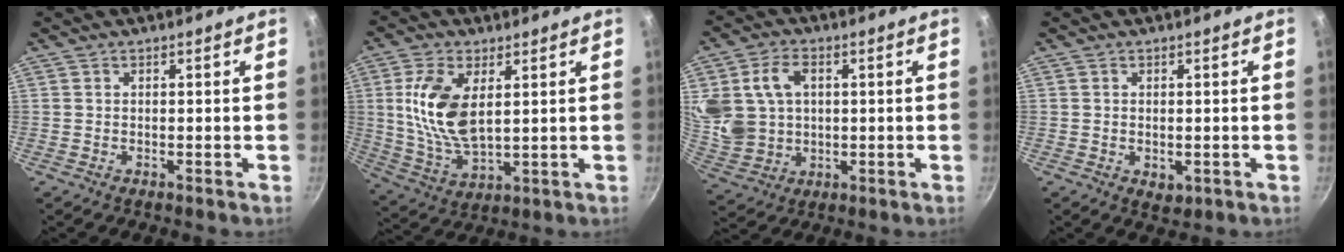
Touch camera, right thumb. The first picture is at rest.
{"total": 13.1, "force": [3.0, 6.8, 10.8], "torque": [-0.211, -0.017, 0.065]}
{"total": 14.4, "force": [2.9, 11.2, 8.6], "torque": [-0.168, -0.002, 0.071]}
{"total": 2.7, "force": [-0.4, 1.8, 2.0], "torque": [-0.028, -0.009, -0.003]}